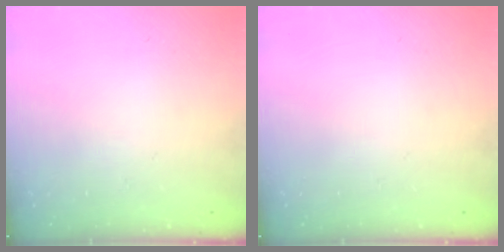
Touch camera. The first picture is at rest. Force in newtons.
{"total": 0.0}